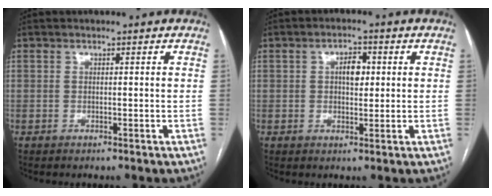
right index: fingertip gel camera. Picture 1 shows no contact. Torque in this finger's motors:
{"motor_torque": [0.56, 0.10, 0.08, 0.05]}